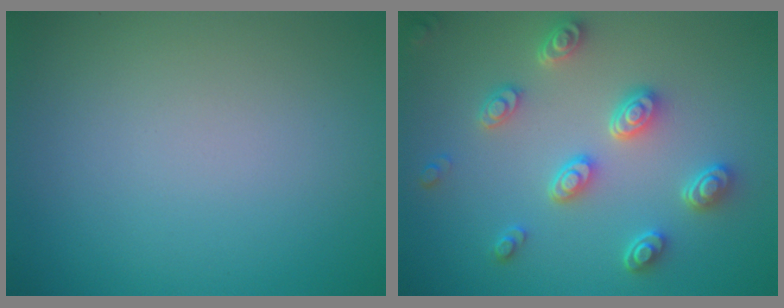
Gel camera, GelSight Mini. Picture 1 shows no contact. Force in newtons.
{"total": 4.4, "press": 3.7, "slide": 2.3}